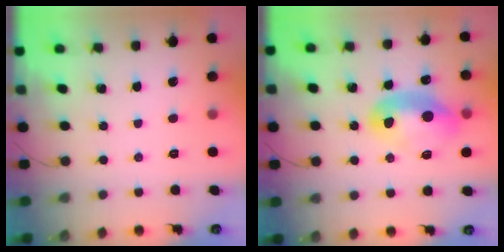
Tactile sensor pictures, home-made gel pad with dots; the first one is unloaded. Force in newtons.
{"total": 12.2, "press": 12.2, "slide": 1.0}